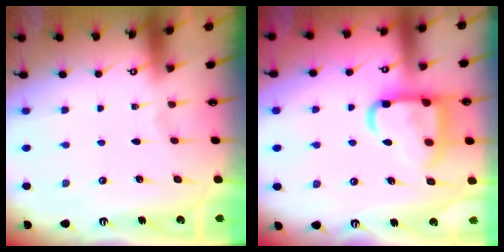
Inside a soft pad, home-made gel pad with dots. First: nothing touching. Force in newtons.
{"total": 15.2, "press": 15.1, "slide": 1.6}